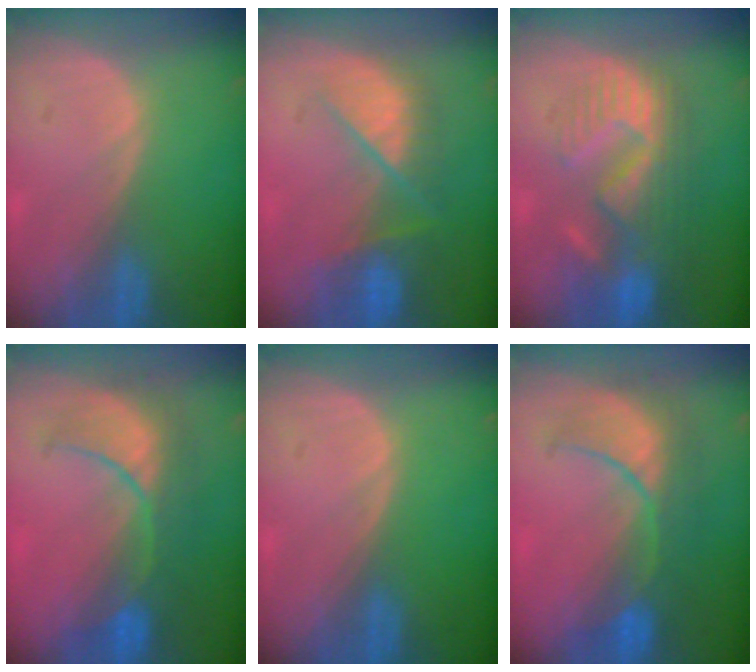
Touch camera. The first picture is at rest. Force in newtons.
{"total": 8.5, "press": 7.5, "slide": 4.1}
{"total": 10.9, "press": 9.8, "slide": 4.9}
{"total": 8.3, "press": 8.3, "slide": 1.0}
{"total": 0.0}
{"total": 8.3, "press": 8.3, "slide": 1.0}